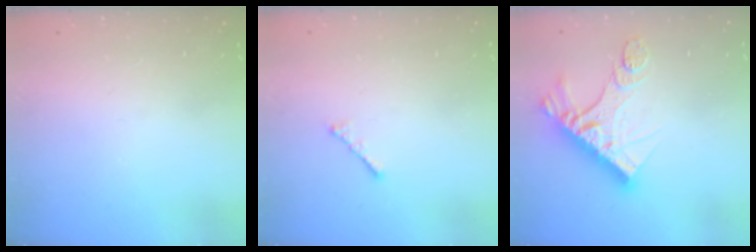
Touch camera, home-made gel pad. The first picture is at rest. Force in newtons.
{"total": 1.7, "press": 1.6, "slide": 0.5}
{"total": 13.2, "press": 13.1, "slide": 1.2}